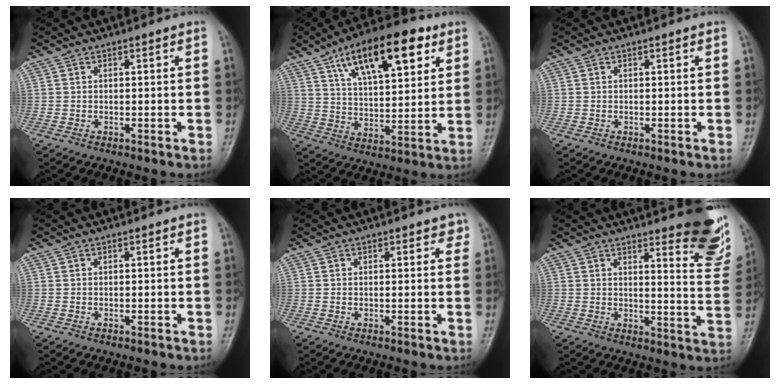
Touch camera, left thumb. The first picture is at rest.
{"total": 18.2, "force": [9.1, 7.6, 13.8], "torque": [-0.186, -0.022, 0.151]}
{"total": 0.0}
{"total": 0.0}
{"total": 1.7, "force": [1.1, 1.2, 0.7], "torque": [0.015, -0.003, 0.007]}
{"total": 14.3, "force": [10.0, 3.6, 9.6], "torque": [-0.082, -0.075, 0.116]}